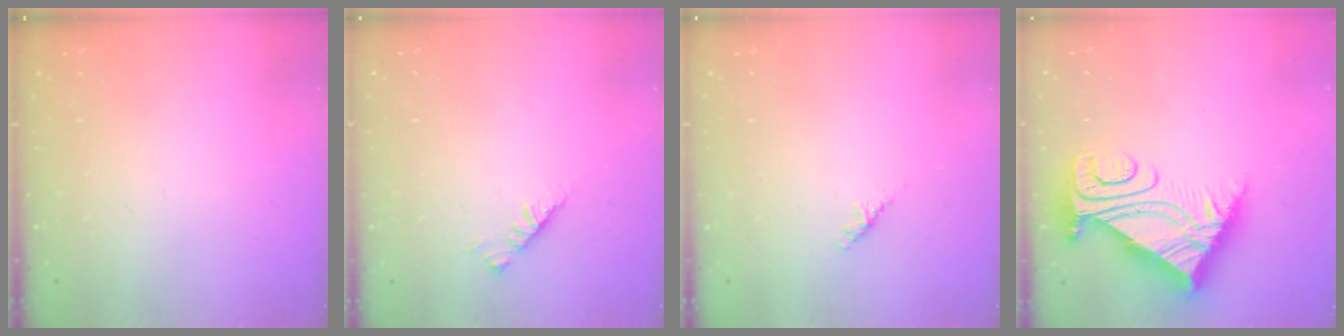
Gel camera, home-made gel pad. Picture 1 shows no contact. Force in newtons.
{"total": 2.9, "press": 2.8, "slide": 0.7}
{"total": 1.8, "press": 1.7, "slide": 0.6}
{"total": 11.1, "press": 11.1, "slide": 1.0}